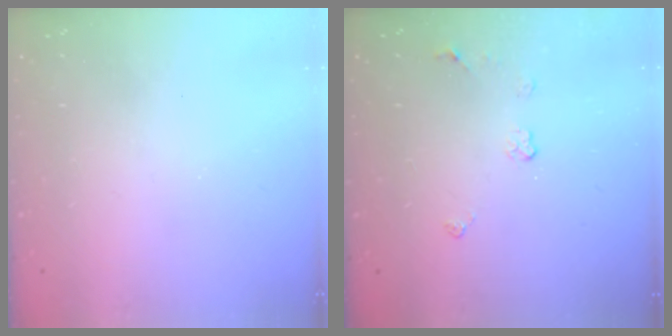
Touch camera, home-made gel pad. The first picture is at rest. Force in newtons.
{"total": 4.0, "press": 3.9, "slide": 0.6}